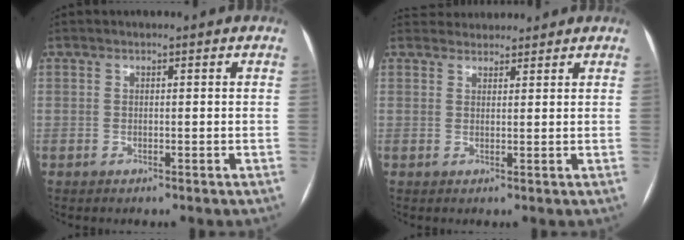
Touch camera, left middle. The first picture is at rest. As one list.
[{"total": 4.3, "force": [4.1, 1.3, 0.0], "torque": [0.001, 0.028, 0.062]}]